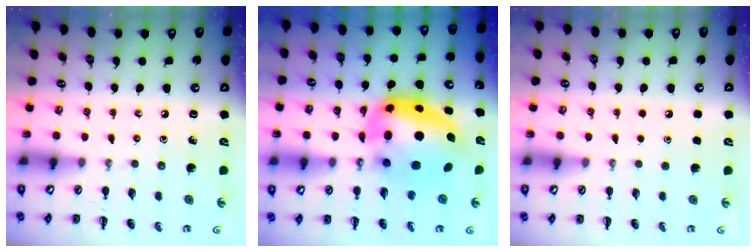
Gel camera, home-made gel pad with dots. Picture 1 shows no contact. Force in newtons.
{"total": 14.2, "press": 13.7, "slide": 3.5}
{"total": 1.7, "press": 1.7, "slide": 0.1}